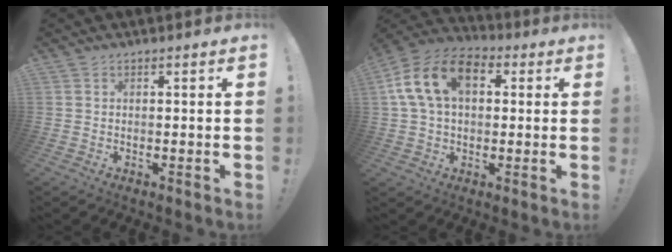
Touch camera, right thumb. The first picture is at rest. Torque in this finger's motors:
{"motor_torque": [1.01, 1.01, 1.05, -0.25, 0.16]}